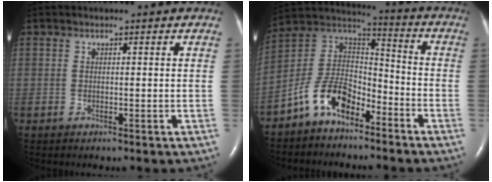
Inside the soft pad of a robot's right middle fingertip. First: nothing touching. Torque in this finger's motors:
{"motor_torque": [1.35, -0.79, 0.29, 0.10]}